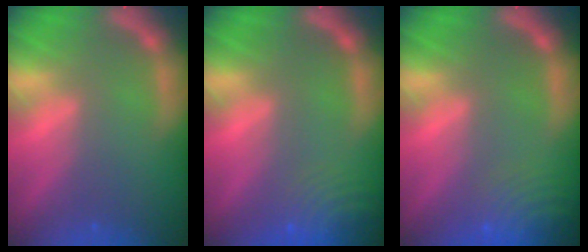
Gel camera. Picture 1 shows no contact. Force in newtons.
{"total": 8.0}
{"total": 10.0}